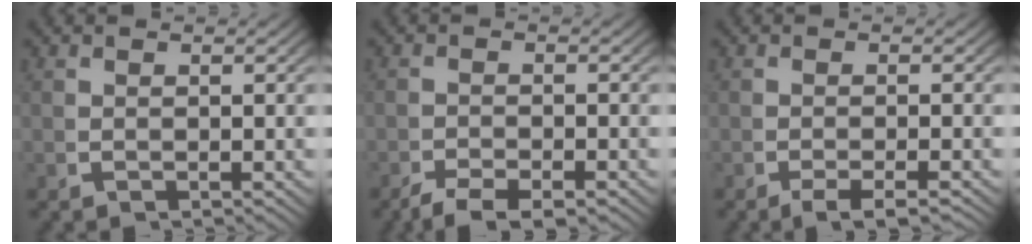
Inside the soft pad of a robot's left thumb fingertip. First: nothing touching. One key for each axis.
{"total": 3.2, "fx": -2.6, "fy": 1.1, "fz": 1.5, "tx": -0.022, "ty": -0.012, "tz": -0.043}
{"total": 2.4, "fx": -1.8, "fy": 0.6, "fz": 1.5, "tx": -0.027, "ty": -0.005, "tz": -0.029}